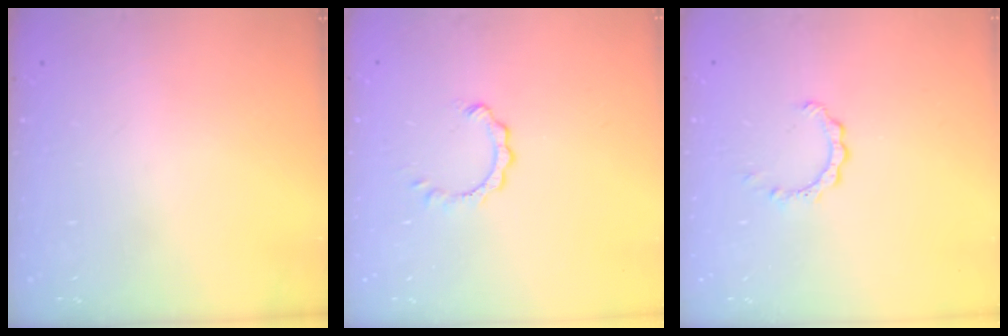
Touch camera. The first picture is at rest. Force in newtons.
{"total": 1.0, "press": 1.0, "slide": 0.2}
{"total": 2.2, "press": 2.1, "slide": 0.3}